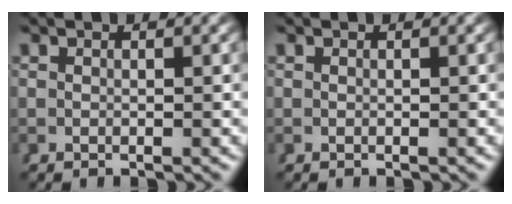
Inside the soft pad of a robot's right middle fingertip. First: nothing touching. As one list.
[{"total": 0.0}]